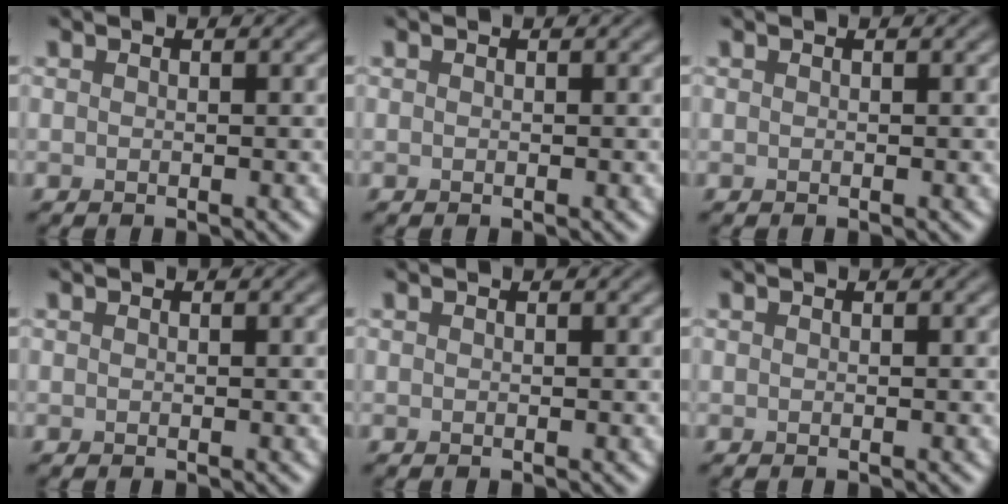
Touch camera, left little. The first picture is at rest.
{"total": 0.0}
{"total": 0.0}
{"total": 0.0}
{"total": 0.0}
{"total": 0.0}